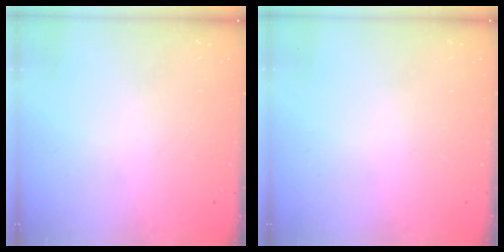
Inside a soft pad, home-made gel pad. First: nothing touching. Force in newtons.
{"total": 0.0}